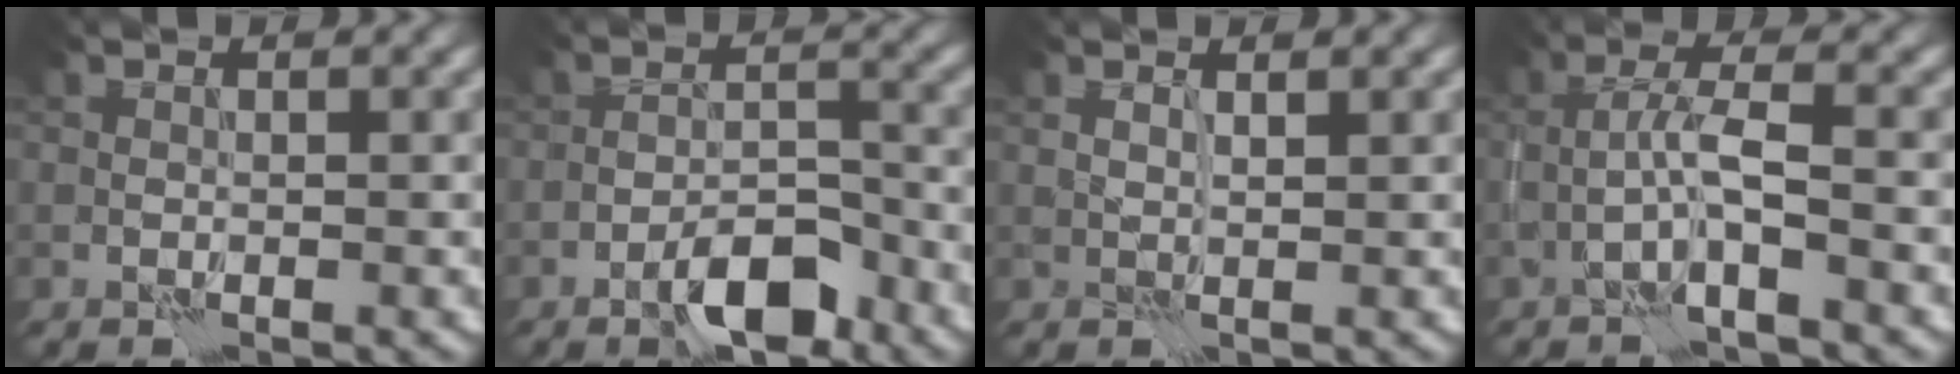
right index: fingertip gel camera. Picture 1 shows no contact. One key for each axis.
{"total": 4.6, "fx": -3.1, "fy": 1.4, "fz": 3.1, "tx": -0.042, "ty": 0.010, "tz": -0.051}
{"total": 1.5, "fx": 1.3, "fy": -0.8, "fz": -0.3, "tx": 0.003, "ty": -0.002, "tz": 0.026}
{"total": 2.7, "fx": -1.0, "fy": -0.4, "fz": 2.5, "tx": -0.050, "ty": 0.015, "tz": -0.025}